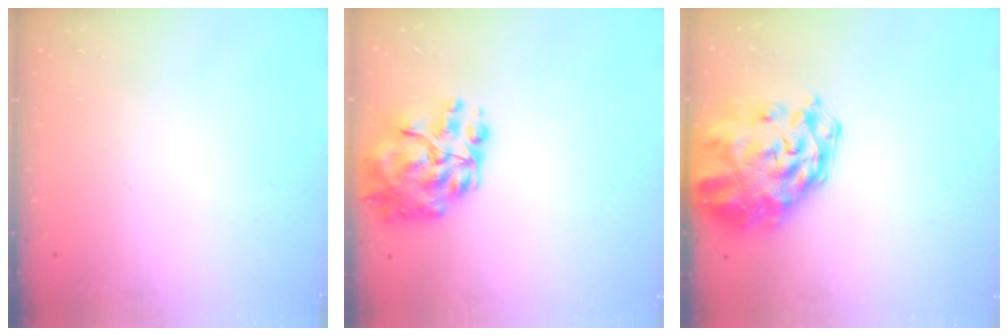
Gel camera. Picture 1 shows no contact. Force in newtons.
{"total": 13.6, "press": 13.1, "slide": 3.9}
{"total": 8.6, "press": 8.1, "slide": 2.9}